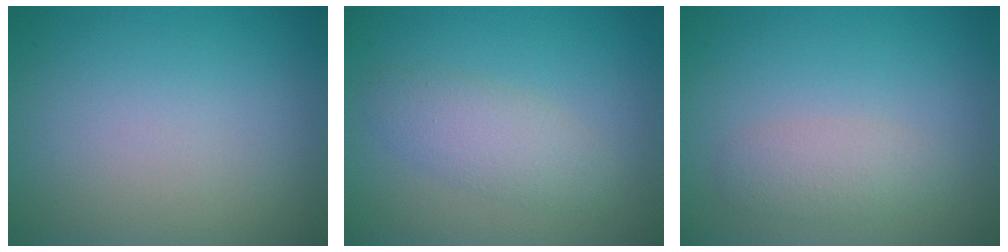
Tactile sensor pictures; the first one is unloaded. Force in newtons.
{"total": 2.8, "press": 2.8, "slide": 0.0}
{"total": 2.1, "press": 2.1, "slide": 0.2}